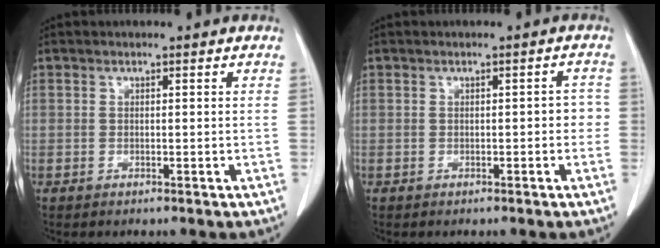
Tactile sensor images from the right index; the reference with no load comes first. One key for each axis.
{"total": 1.9, "fx": -0.3, "fy": 0.9, "fz": 1.7, "tx": -0.010, "ty": 0.008, "tz": -0.004}